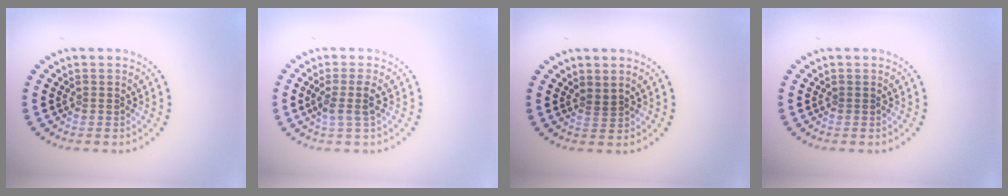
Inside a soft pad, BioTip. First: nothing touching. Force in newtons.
{"total": 2.0, "press": 1.5, "slide": 1.2}
{"total": 0.8, "press": 0.4, "slide": 0.7}
{"total": 0.0}